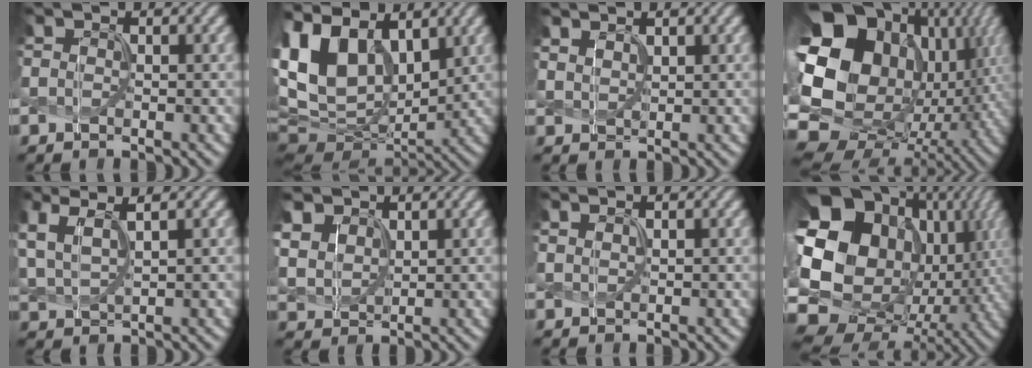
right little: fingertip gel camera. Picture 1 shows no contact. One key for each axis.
{"total": 15.3, "fx": 5.6, "fy": 9.8, "fz": 10.2, "tx": -0.225, "ty": 0.017, "tz": 0.103}
{"total": 1.7, "fx": 1.4, "fy": 0.6, "fz": 0.7, "tx": -0.023, "ty": 0.000, "tz": 0.035}
{"total": 22.0, "fx": 1.2, "fy": 17.4, "fz": 13.5, "tx": -0.280, "ty": -0.016, "tz": 0.018}
{"total": 4.9, "fx": 2.8, "fy": 1.7, "fz": 3.7, "tx": -0.099, "ty": 0.016, "tz": 0.055}
{"total": 5.2, "fx": 2.9, "fy": 3.4, "fz": 2.7, "tx": -0.100, "ty": 0.008, "tz": 0.066}
{"total": 0.9, "fx": 0.7, "fy": 0.2, "fz": 0.5, "tx": -0.011, "ty": -0.003, "tz": 0.013}
{"total": 22.6, "fx": 1.4, "fy": 19.1, "fz": 11.9, "tx": -0.246, "ty": 0.006, "tz": 0.015}